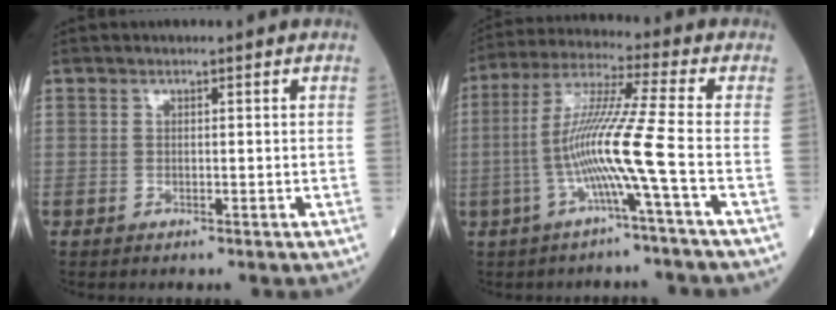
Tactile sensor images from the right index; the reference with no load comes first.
{"total": 10.8, "force": [-3.1, -2.2, 10.1], "torque": [-0.205, 0.007, -0.062]}